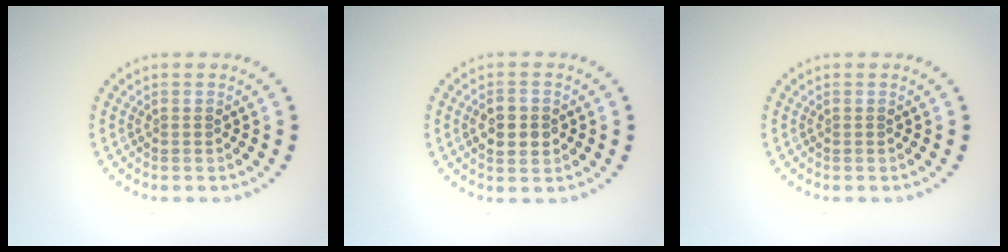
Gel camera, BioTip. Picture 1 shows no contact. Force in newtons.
{"total": 2.8, "press": 2.8, "slide": 0.1}
{"total": 0.0}